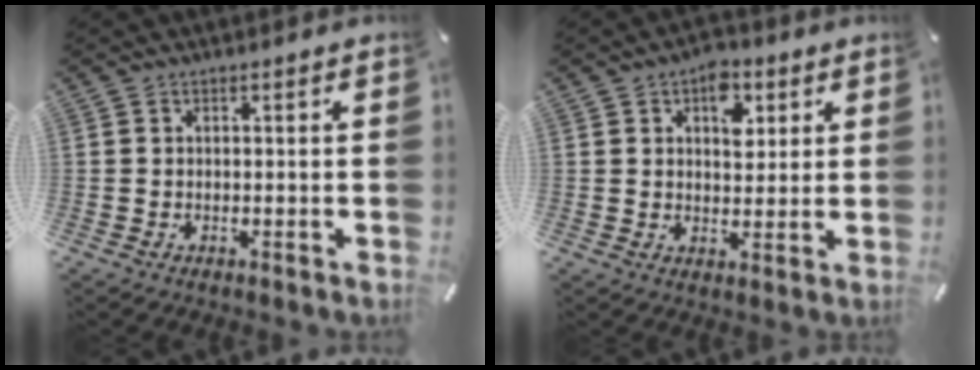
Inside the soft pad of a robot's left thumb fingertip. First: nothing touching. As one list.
[{"total": 7.9, "force": [3.2, 5.2, 5.0], "torque": [-0.051, -0.006, 0.050]}]